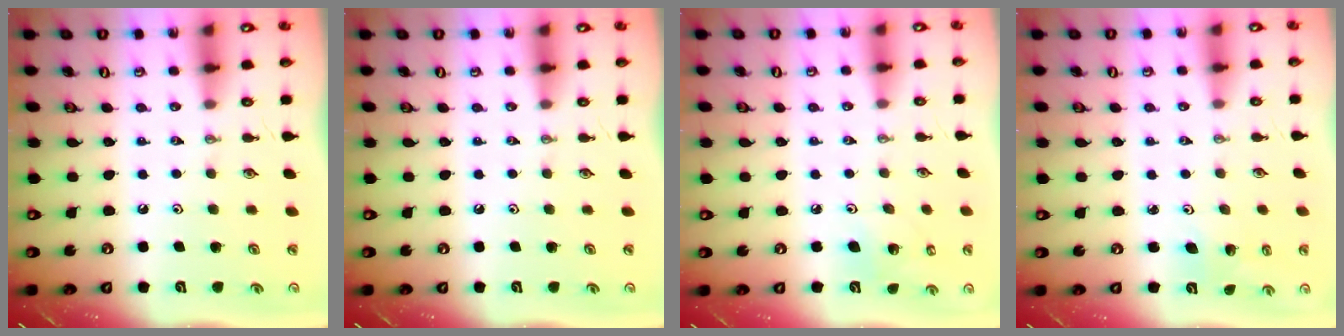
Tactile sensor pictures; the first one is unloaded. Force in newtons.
{"total": 0.0}
{"total": 5.4, "press": 5.0, "slide": 2.1}
{"total": 3.0, "press": 2.2, "slide": 2.0}